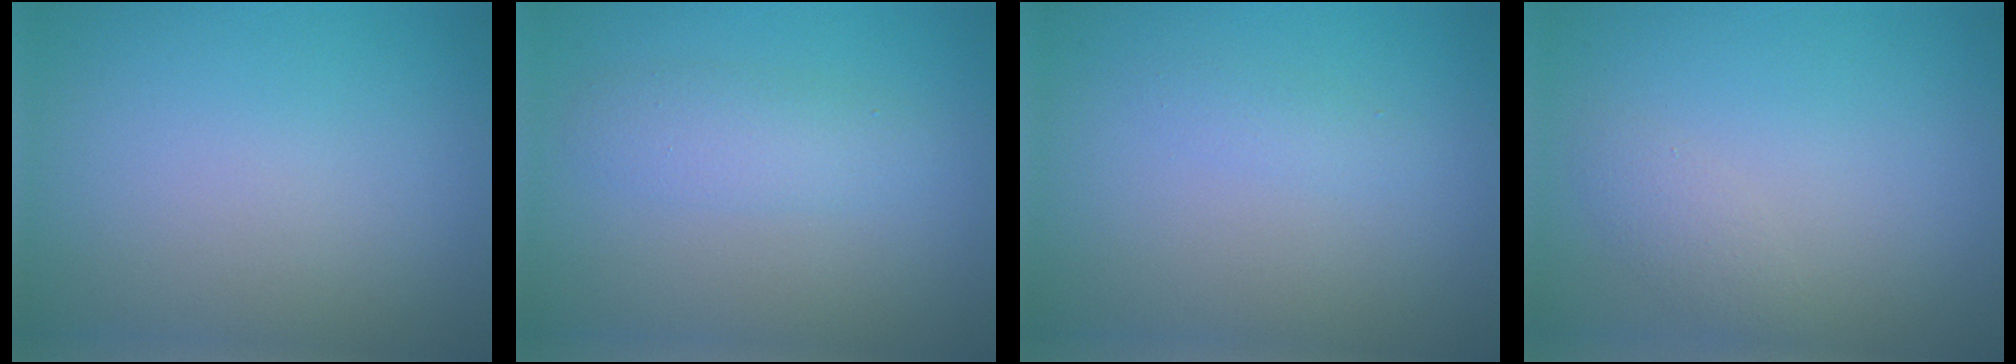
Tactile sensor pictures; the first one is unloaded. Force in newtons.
{"total": 2.4, "press": 2.4, "slide": 0.0}
{"total": 0.9, "press": 0.9, "slide": 0.1}
{"total": 1.3, "press": 1.3, "slide": 0.1}